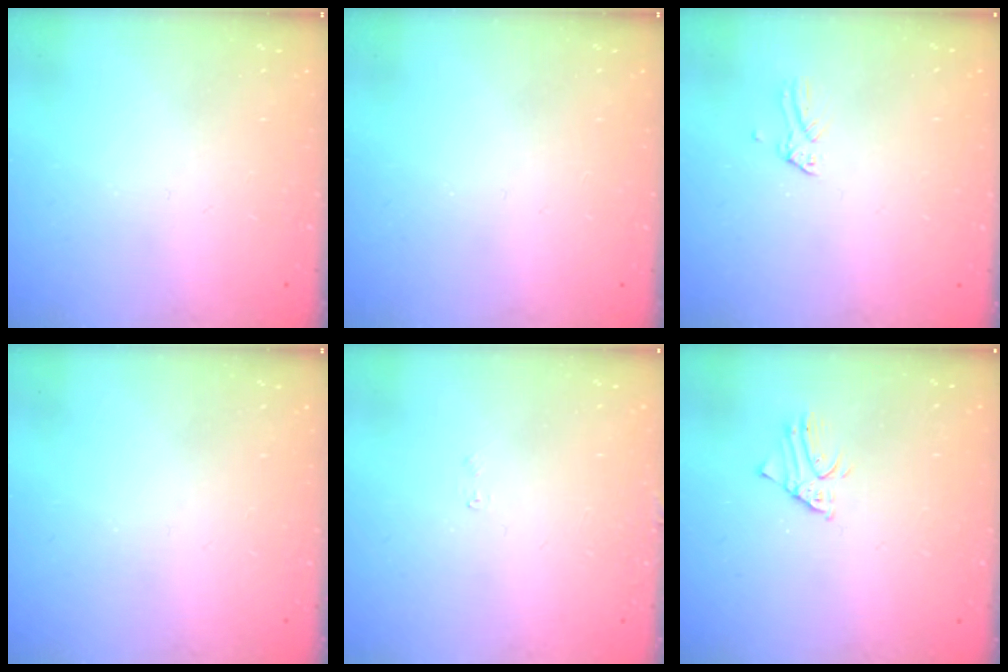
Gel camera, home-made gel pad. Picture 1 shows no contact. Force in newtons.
{"total": 0.0}
{"total": 0.0}
{"total": 0.0}
{"total": 3.2, "press": 3.2, "slide": 0.1}
{"total": 2.0, "press": 2.0, "slide": 0.1}